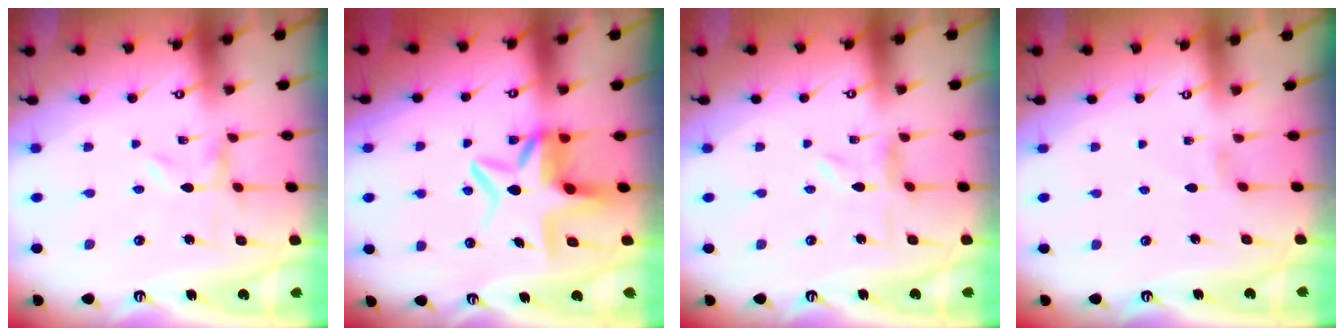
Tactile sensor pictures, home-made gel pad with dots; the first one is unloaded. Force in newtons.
{"total": 8.8, "press": 8.3, "slide": 2.9}
{"total": 1.6, "press": 1.6, "slide": 0.2}
{"total": 0.0}